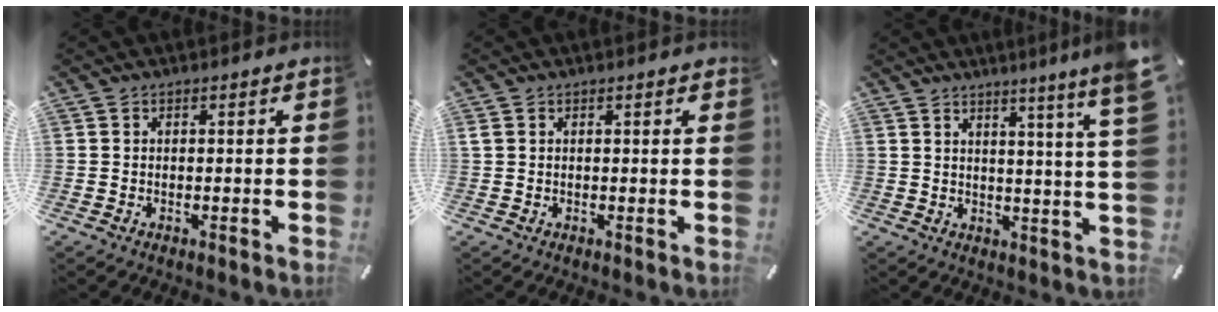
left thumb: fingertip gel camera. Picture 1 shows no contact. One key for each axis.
{"total": 0.7, "fx": 0.4, "fy": 0.2, "fz": 0.5, "tx": -0.010, "ty": 0.000, "tz": 0.007}
{"total": 8.4, "fx": 5.4, "fy": -0.6, "fz": 6.5, "tx": -0.098, "ty": -0.043, "tz": 0.081}